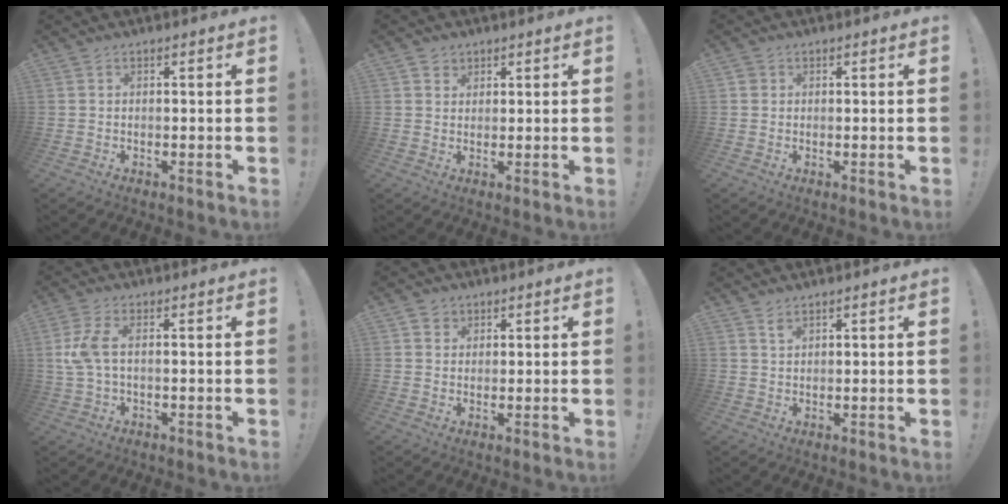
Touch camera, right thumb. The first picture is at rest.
{"total": 2.4, "force": [1.5, 1.9, 0.0], "torque": [0.000, -0.005, 0.027]}
{"total": 1.1, "force": [0.5, 1.0, 0.3], "torque": [-0.005, 0.002, 0.009]}
{"total": 6.6, "force": [0.6, 2.6, 6.0], "torque": [-0.130, -0.005, 0.012]}
{"total": 2.7, "force": [1.5, 2.2, 0.2], "torque": [-0.005, -0.003, 0.027]}
{"total": 1.7, "force": [1.4, 0.7, 0.6], "torque": [0.003, -0.012, 0.024]}